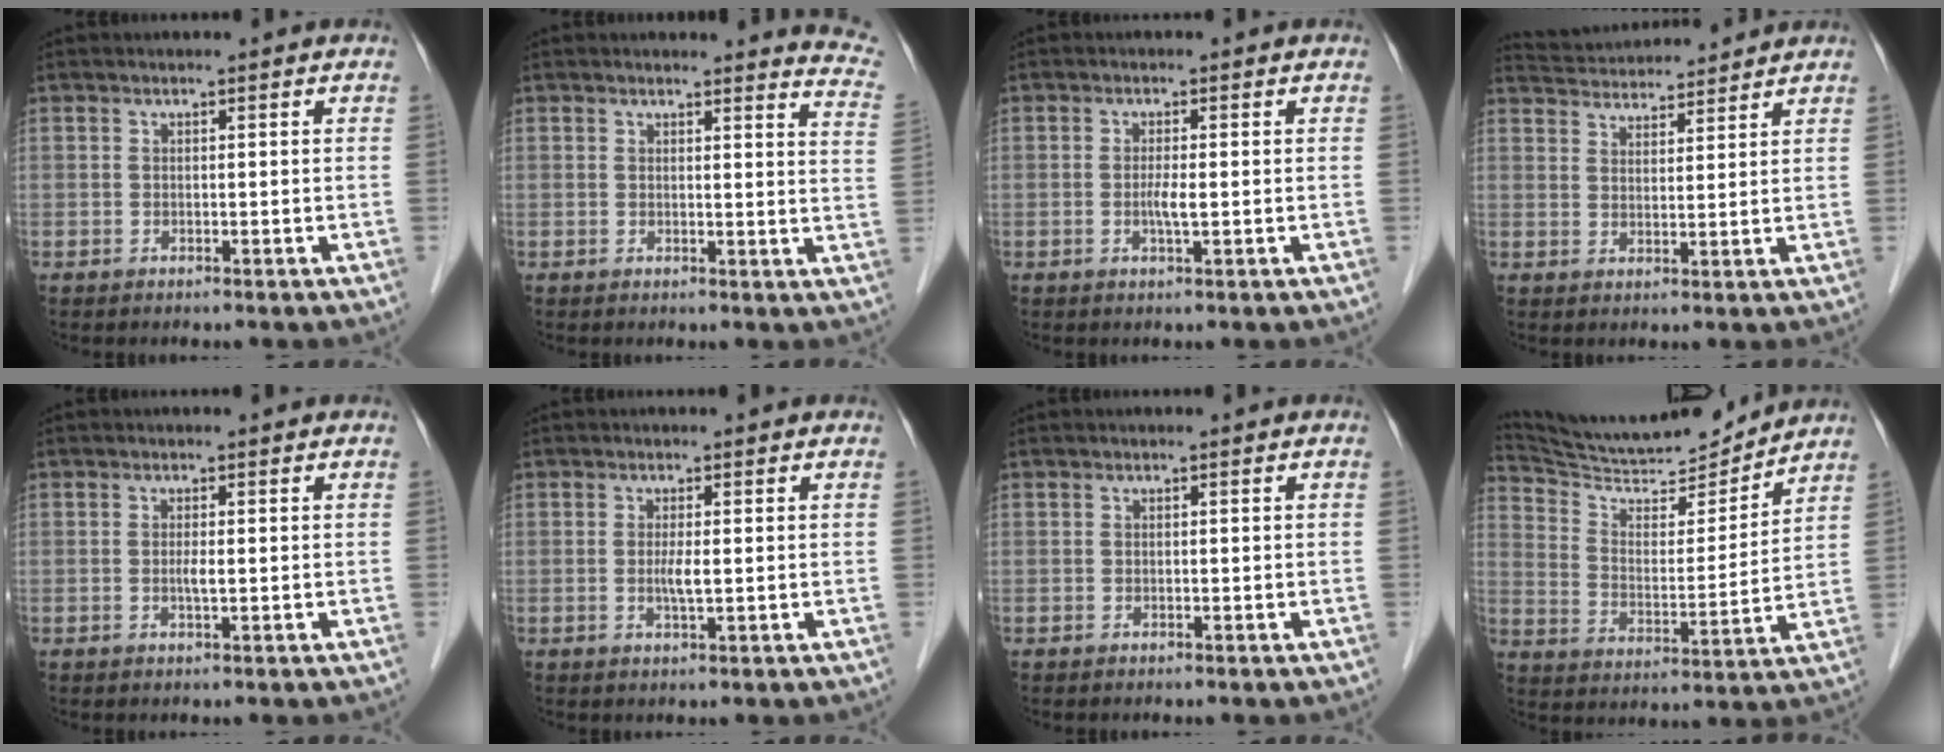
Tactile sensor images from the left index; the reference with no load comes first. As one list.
[{"total": 8.4, "force": [8.3, 0.4, 1.1], "torque": [0.012, -0.072, 0.054]}, {"total": 1.9, "force": [-0.2, 0.1, 1.9], "torque": [-0.039, -0.003, -0.003]}, {"total": 10.0, "force": [9.8, 1.0, 2.1], "torque": [-0.045, 0.027, 0.151]}, {"total": 1.1, "force": [0.0, 0.1, 1.1], "torque": [-0.025, -0.002, -0.001]}, {"total": 1.9, "force": [0.1, 0.1, 1.9], "torque": [-0.040, -0.003, 0.001]}, {"total": 0.0}, {"total": 17.1, "force": [16.5, 1.4, 4.4], "torque": [-0.084, -0.008, 0.267]}]